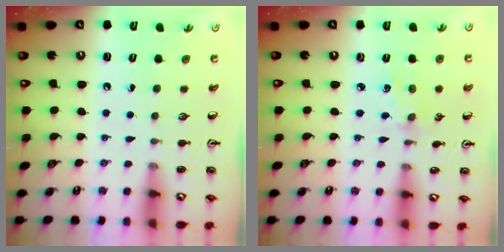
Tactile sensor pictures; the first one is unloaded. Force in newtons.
{"total": 2.3, "press": 2.2, "slide": 0.4}